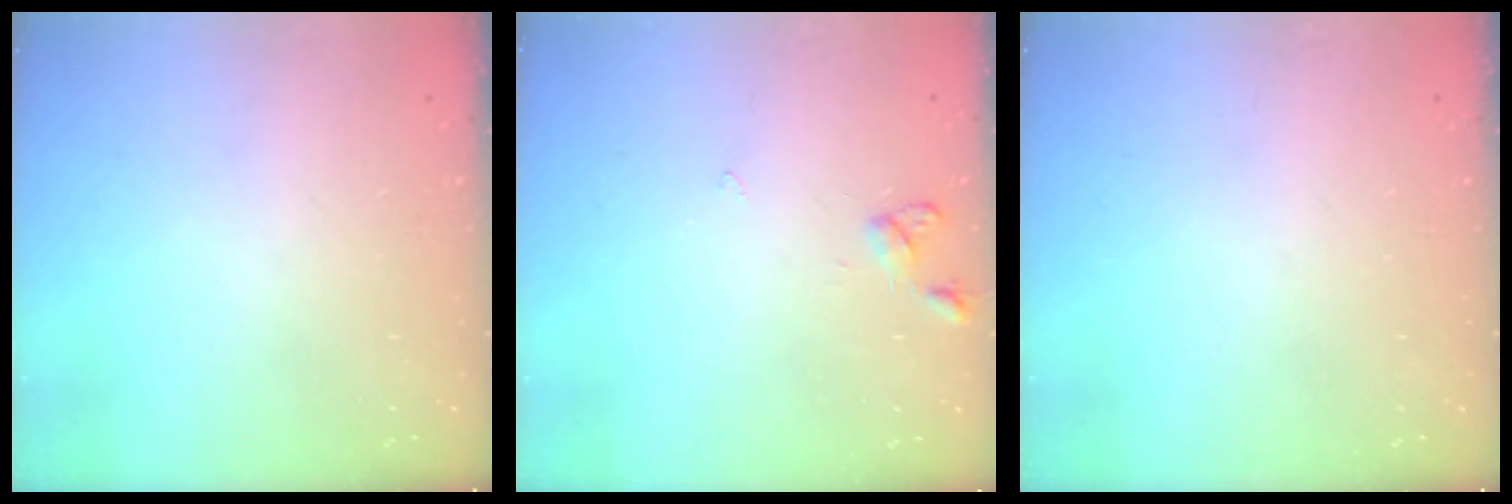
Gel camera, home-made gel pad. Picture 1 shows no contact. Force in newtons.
{"total": 4.6, "press": 4.6, "slide": 0.4}
{"total": 0.0}